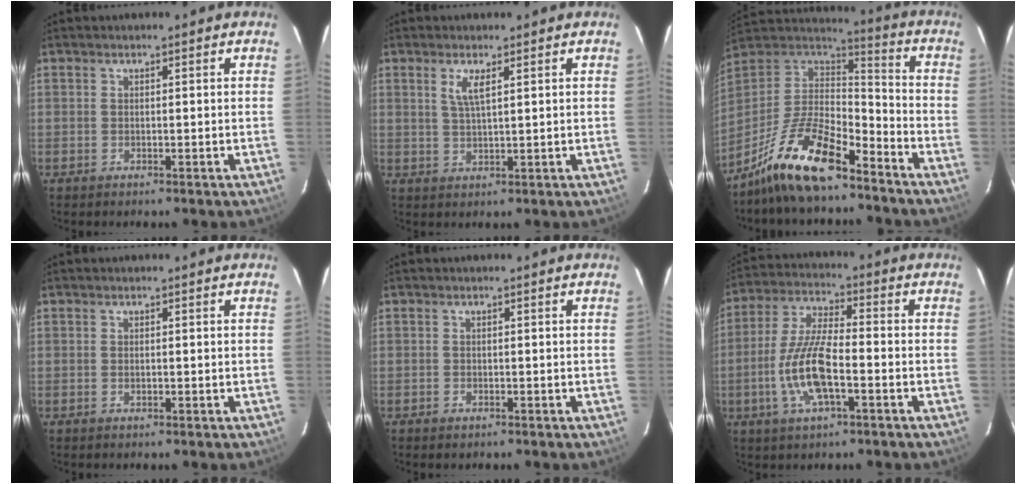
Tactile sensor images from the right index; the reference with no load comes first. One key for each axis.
{"total": 3.3, "fx": 1.6, "fy": 0.6, "fz": 2.9, "tx": -0.057, "ty": -0.001, "tz": 0.031}
{"total": 17.2, "fx": -12.2, "fy": 5.4, "fz": 11.0, "tx": -0.230, "ty": -0.004, "tz": -0.227}
{"total": 0.5, "fx": -0.1, "fy": 0.3, "fz": 0.4, "tx": -0.007, "ty": -0.001, "tz": -0.002}
{"total": 0.9, "fx": -0.6, "fy": 0.6, "fz": 0.2, "tx": -0.004, "ty": 0.000, "tz": -0.010}
{"total": 12.0, "fx": -3.9, "fy": 3.6, "fz": 10.8, "tx": -0.230, "ty": -0.001, "tz": -0.076}